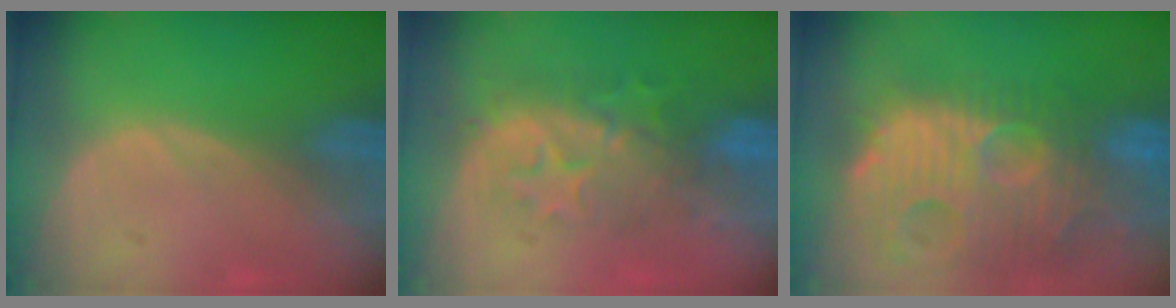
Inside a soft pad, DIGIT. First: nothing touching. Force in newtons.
{"total": 8.1, "press": 8.1, "slide": 0.8}
{"total": 14.7, "press": 12.6, "slide": 7.6}